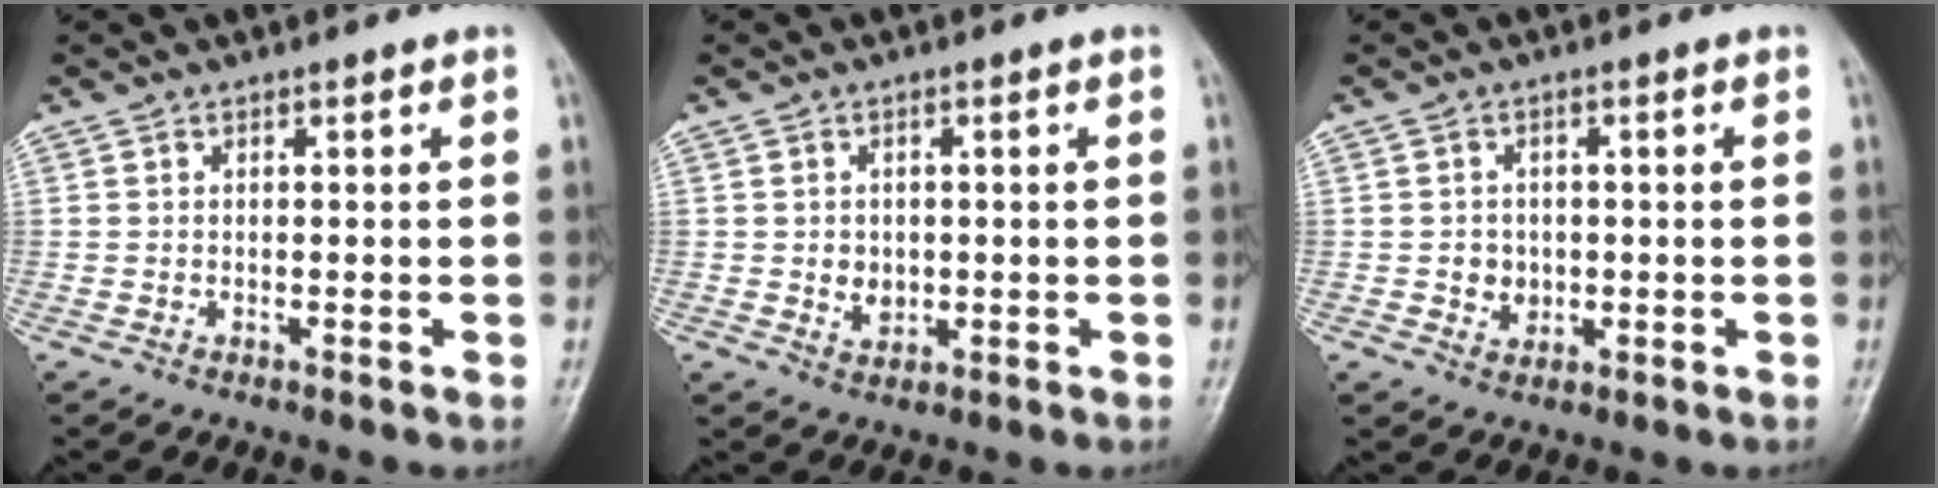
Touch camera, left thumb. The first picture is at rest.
{"total": 3.4, "force": [-0.1, 2.8, 1.9], "torque": [-0.019, 0.000, 0.004]}
{"total": 3.5, "force": [-0.3, 3.1, 1.6], "torque": [-0.009, 0.003, 0.000]}